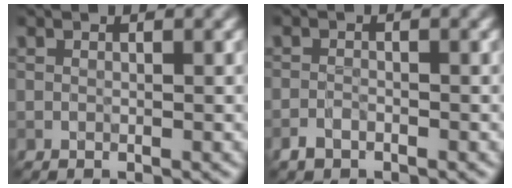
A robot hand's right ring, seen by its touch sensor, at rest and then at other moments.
{"total": 1.3, "force": [-0.9, 0.6, 0.7], "torque": [-0.012, 0.000, -0.021]}